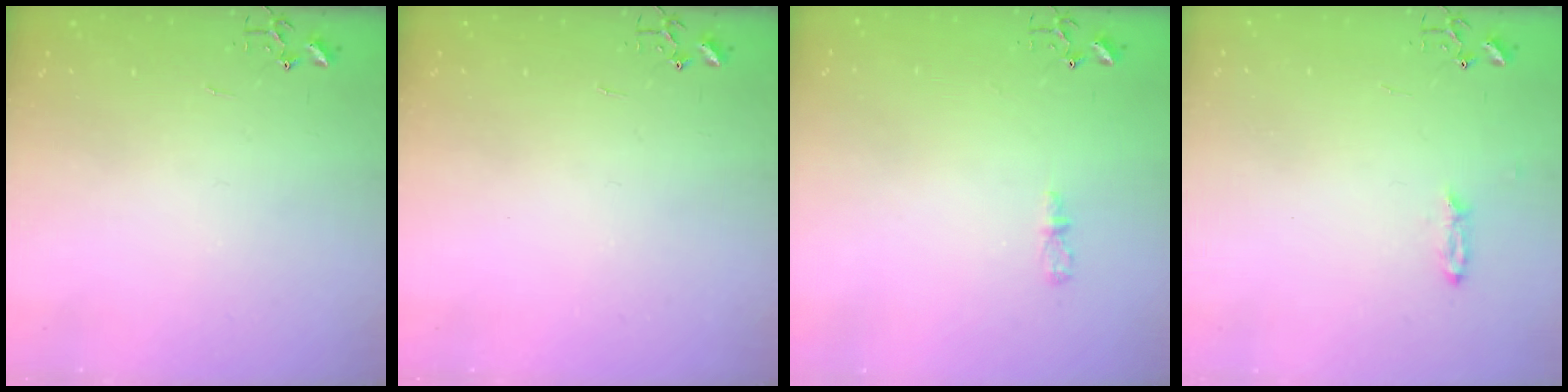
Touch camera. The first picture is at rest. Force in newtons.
{"total": 0.0}
{"total": 4.0, "press": 4.0, "slide": 0.5}
{"total": 2.3, "press": 2.2, "slide": 0.4}